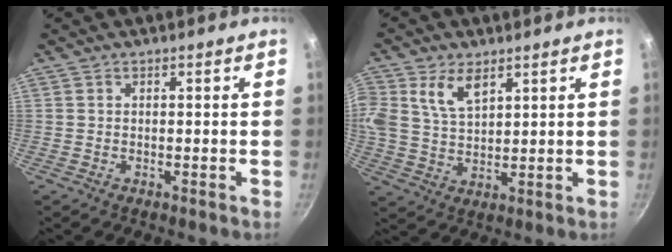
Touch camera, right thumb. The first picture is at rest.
{"total": 8.7, "force": [4.1, 5.1, 5.7], "torque": [-0.106, -0.015, 0.081]}